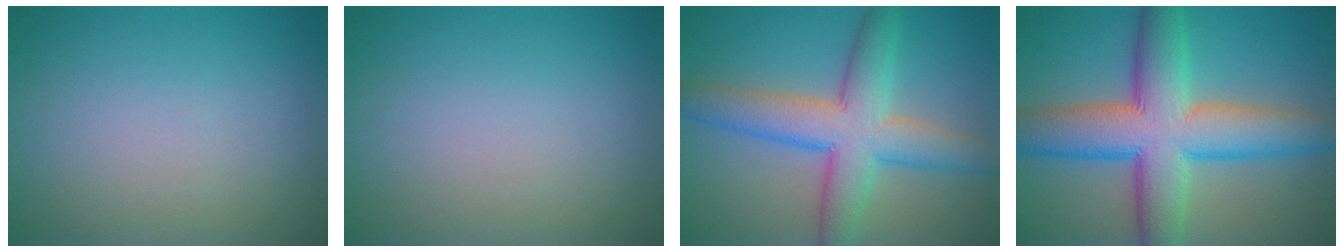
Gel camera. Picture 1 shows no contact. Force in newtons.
{"total": 0.0}
{"total": 7.6, "press": 7.6, "slide": 0.2}
{"total": 11.0, "press": 11.0, "slide": 0.5}